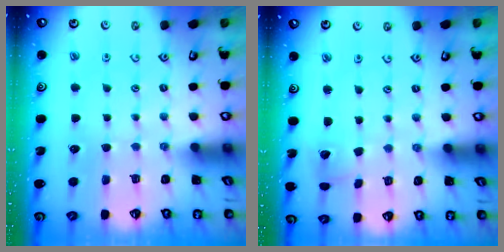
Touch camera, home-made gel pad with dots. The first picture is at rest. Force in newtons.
{"total": 2.2, "press": 2.2, "slide": 0.3}